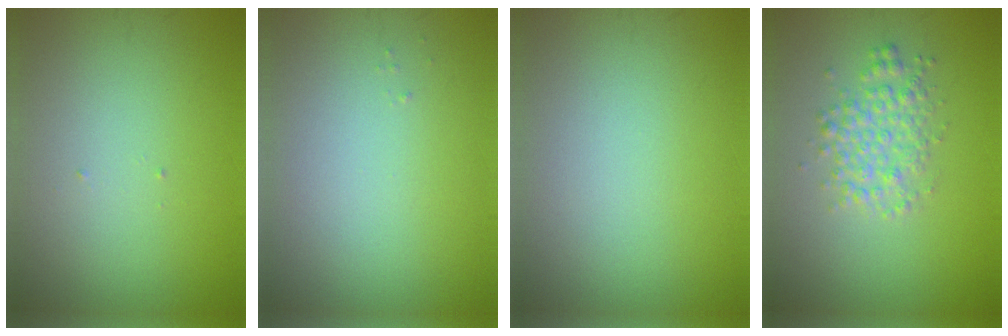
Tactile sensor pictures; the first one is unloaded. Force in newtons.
{"total": 0.0}
{"total": 0.0}
{"total": 3.0, "press": 3.0, "slide": 0.1}